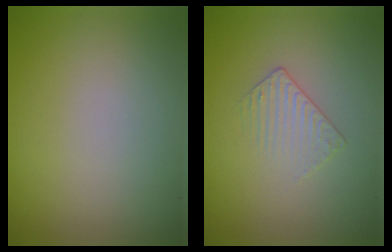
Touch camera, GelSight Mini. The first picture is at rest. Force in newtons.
{"total": 1.3, "press": 0.6, "slide": 1.1}